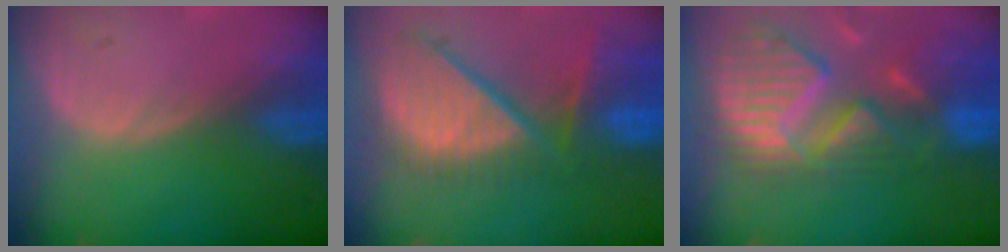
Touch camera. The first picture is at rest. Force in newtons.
{"total": 12.3, "press": 10.6, "slide": 6.3}
{"total": 13.5, "press": 11.4, "slide": 7.2}